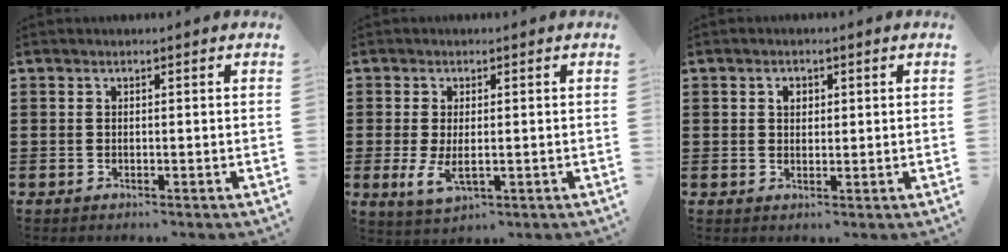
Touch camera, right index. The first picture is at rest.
{"total": 4.1, "force": [-0.2, 1.9, 3.6], "torque": [-0.089, -0.006, -0.007]}
{"total": 1.8, "force": [0.6, 1.3, 1.1], "torque": [-0.024, 0.009, 0.011]}